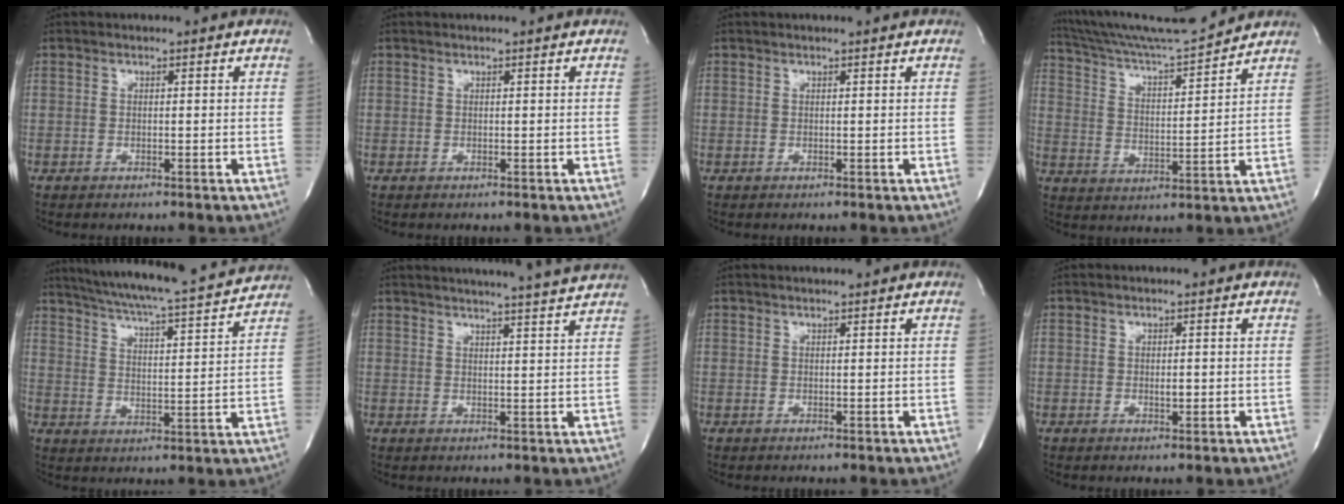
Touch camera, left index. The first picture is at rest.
{"total": 0.8, "force": [0.7, -0.1, 0.3], "torque": [-0.004, 0.003, 0.012]}
{"total": 1.0, "force": [0.9, -0.1, 0.4], "torque": [-0.007, 0.004, 0.015]}
{"total": 13.6, "force": [13.0, -0.9, 3.7], "torque": [-0.080, -0.010, 0.220]}
{"total": 19.2, "force": [17.7, 0.6, 7.5], "torque": [-0.128, -0.012, 0.250]}
{"total": 13.6, "force": [12.7, -1.4, 4.7], "torque": [-0.081, -0.026, 0.158]}
{"total": 1.4, "force": [1.3, -0.1, 0.6], "torque": [-0.009, 0.009, 0.022]}
{"total": 0.9, "force": [-0.2, 0.4, 0.8], "torque": [-0.017, -0.004, -0.003]}